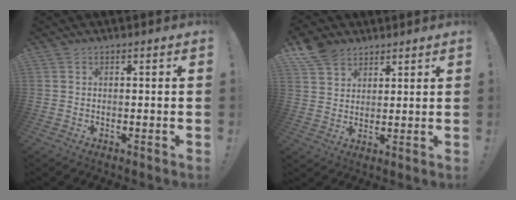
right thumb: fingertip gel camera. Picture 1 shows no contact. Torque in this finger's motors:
{"motor_torque": [-0.44, 0.65, -0.06, 0.22, 0.12]}